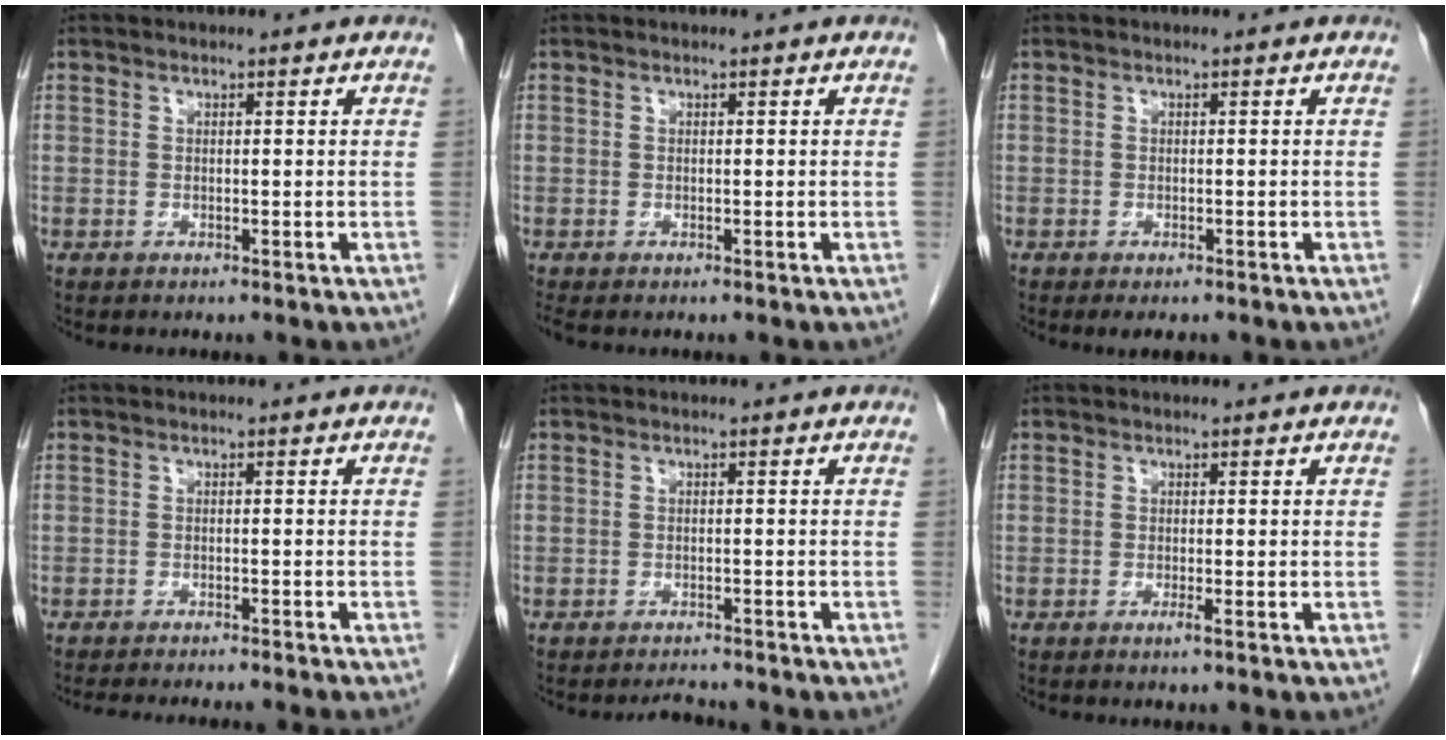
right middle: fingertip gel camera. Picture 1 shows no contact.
{"total": 0.6, "force": [-0.6, 0.1, 0.2], "torque": [-0.002, -0.001, -0.010]}
{"total": 1.9, "force": [-1.5, 0.6, 1.0], "torque": [-0.014, -0.006, -0.015]}
{"total": 9.4, "force": [-8.5, 0.3, 3.9], "torque": [-0.036, -0.019, -0.110]}
{"total": 1.9, "force": [-1.8, 0.0, 0.1], "torque": [-0.008, -0.012, -0.025]}
{"total": 0.8, "force": [-0.4, -0.2, 0.7], "torque": [-0.010, 0.000, -0.006]}